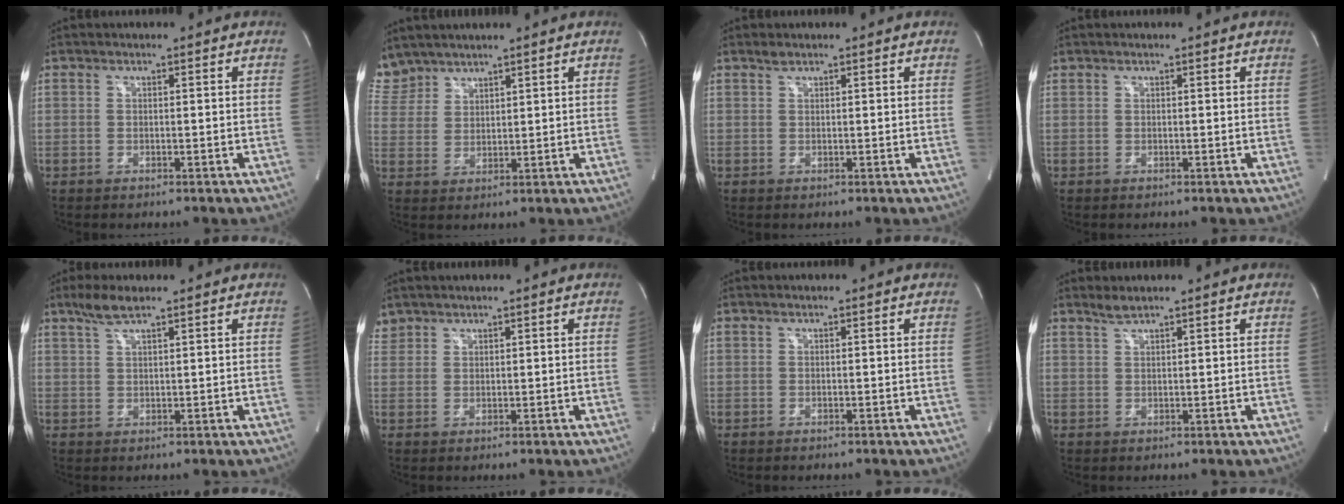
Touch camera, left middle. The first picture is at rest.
{"total": 5.6, "force": [5.2, 2.0, -0.1], "torque": [-0.007, 0.012, 0.118]}
{"total": 0.8, "force": [0.7, 0.2, 0.3], "torque": [-0.013, 0.003, 0.016]}
{"total": 0.0}
{"total": 3.6, "force": [2.7, 0.4, 2.3], "torque": [-0.058, 0.006, 0.057]}
{"total": 2.0, "force": [1.8, 0.8, -0.2], "torque": [0.003, 0.011, 0.036]}
{"total": 0.0}
{"total": 1.5, "force": [1.4, -0.2, 0.5], "torque": [-0.016, 0.003, 0.032]}